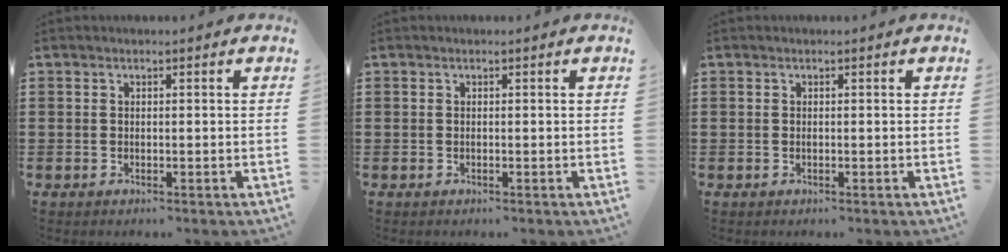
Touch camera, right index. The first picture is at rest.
{"total": 0.0}
{"total": 0.0}